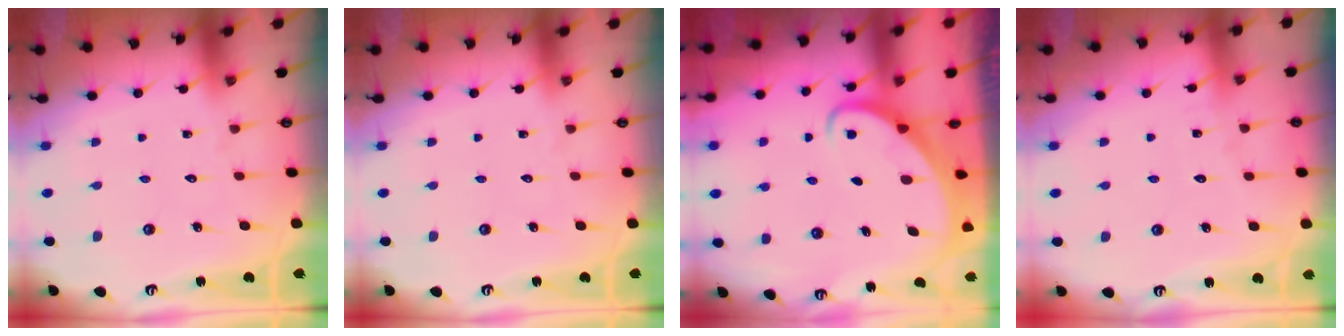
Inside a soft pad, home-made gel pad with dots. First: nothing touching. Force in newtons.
{"total": 0.0}
{"total": 2.8, "press": 2.8, "slide": 0.3}
{"total": 2.9, "press": 2.9, "slide": 0.3}